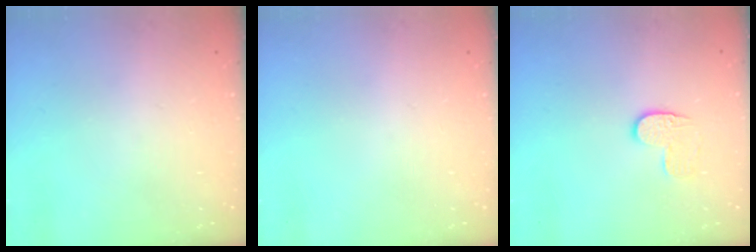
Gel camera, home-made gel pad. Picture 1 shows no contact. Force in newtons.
{"total": 0.0}
{"total": 6.7, "press": 6.7, "slide": 0.5}